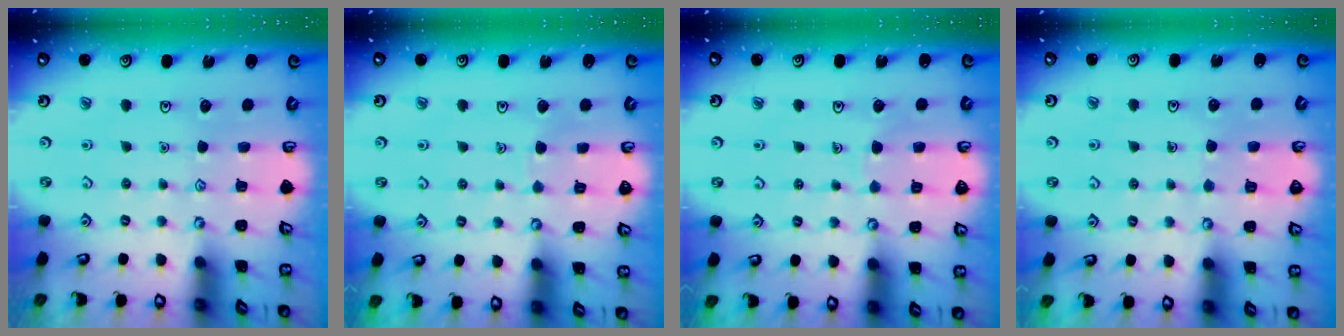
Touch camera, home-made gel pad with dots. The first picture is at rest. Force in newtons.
{"total": 2.3, "press": 2.3, "slide": 0.1}
{"total": 3.9, "press": 3.9, "slide": 0.2}
{"total": 4.3, "press": 4.3, "slide": 0.3}